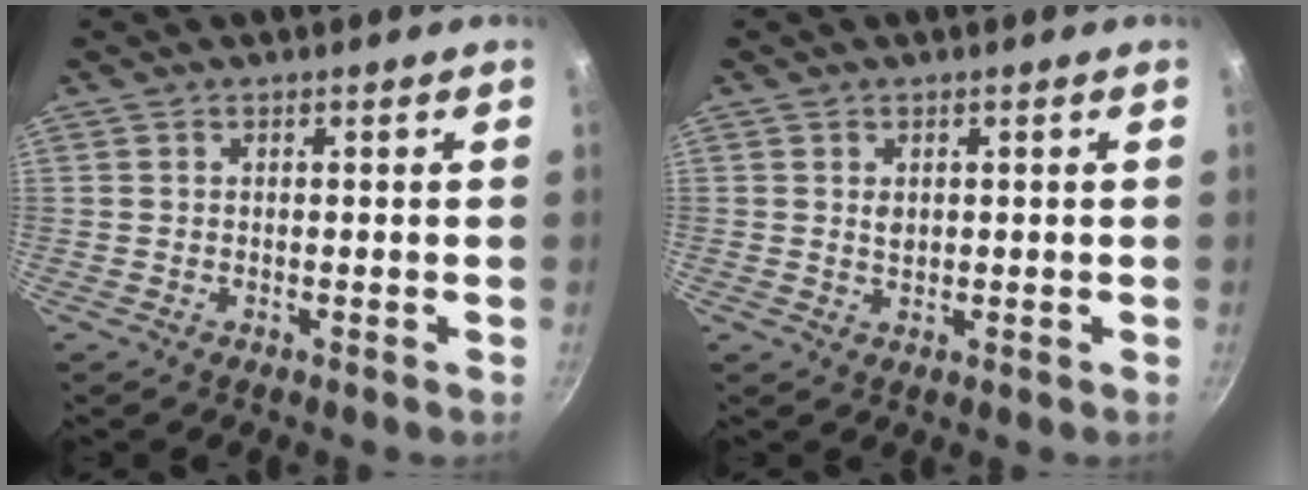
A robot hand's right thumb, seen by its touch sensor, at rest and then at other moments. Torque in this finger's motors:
{"motor_torque": [-0.03, 0.12, 0.47, 0.10, -0.01]}